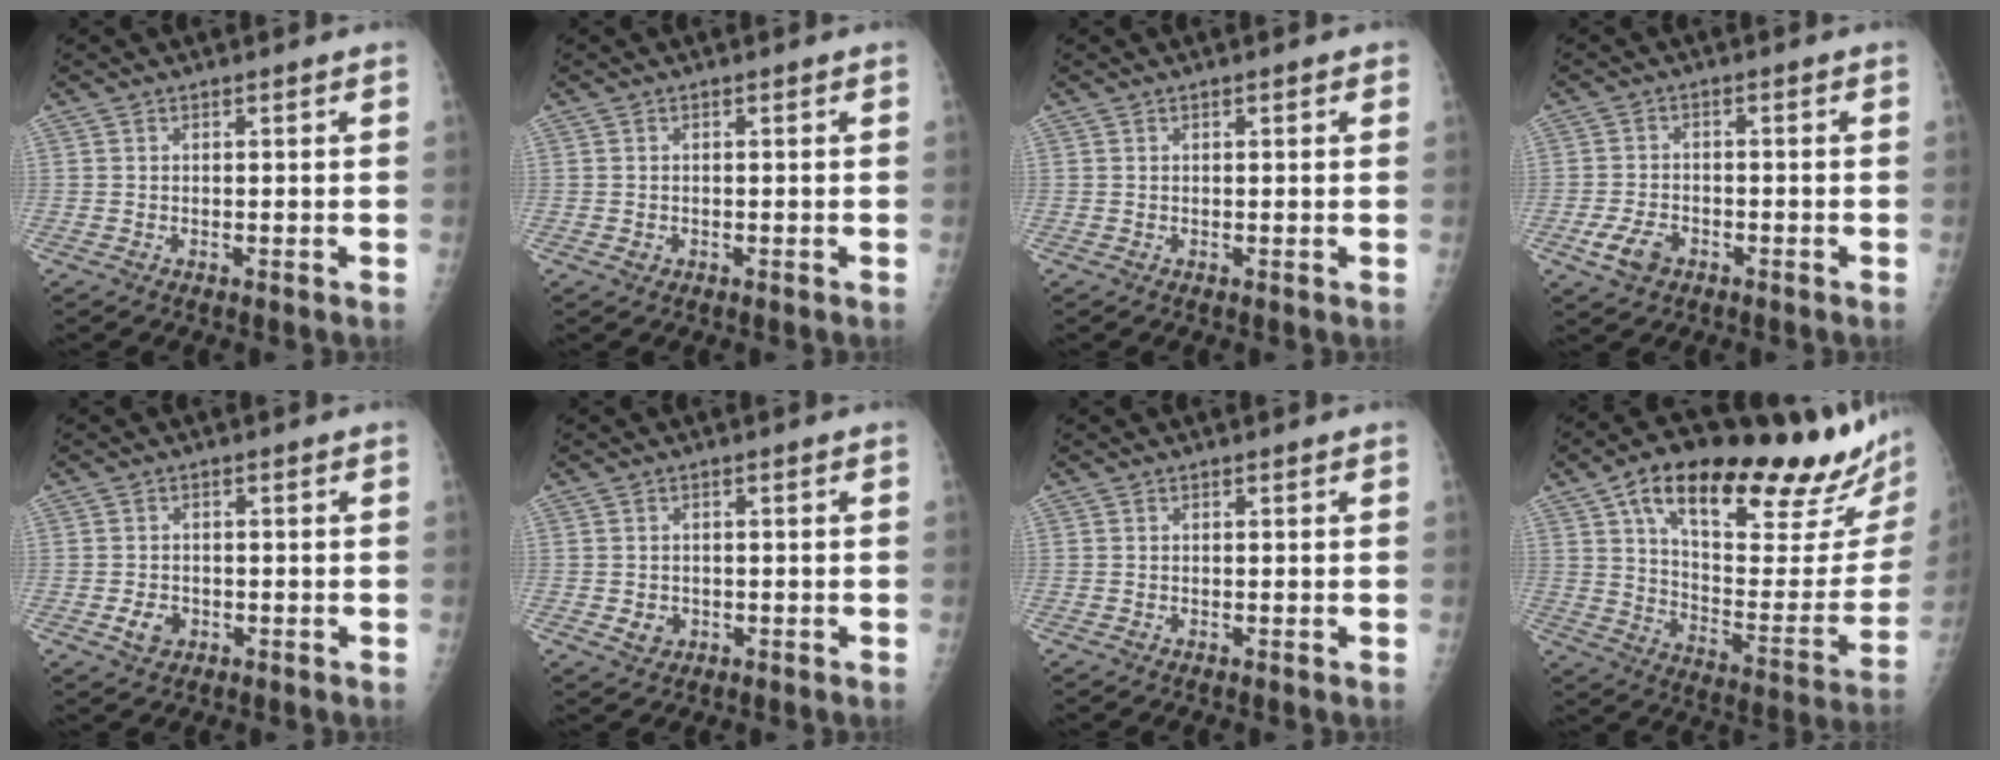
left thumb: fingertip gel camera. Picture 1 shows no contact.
{"total": 0.8, "force": [-0.3, 0.7, 0.0], "torque": [0.002, 0.001, -0.004]}
{"total": 1.1, "force": [0.5, 0.4, 0.9], "torque": [-0.011, 0.002, 0.005]}
{"total": 5.0, "force": [-2.6, 3.3, 2.7], "torque": [-0.051, 0.007, -0.045]}
{"total": 3.1, "force": [-1.1, 2.5, 1.5], "torque": [-0.019, 0.001, -0.015]}
{"total": 2.5, "force": [-0.6, 2.3, 0.9], "torque": [-0.004, 0.001, -0.002]}
{"total": 0.0}
{"total": 32.6, "force": [20.6, 9.9, 23.2], "torque": [-0.313, -0.047, 0.312]}